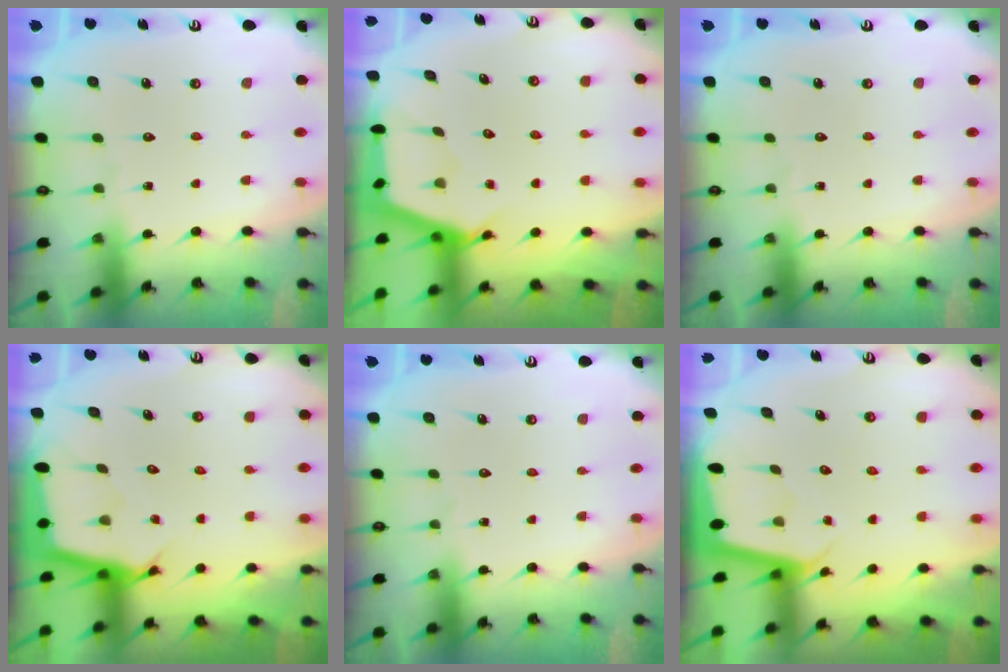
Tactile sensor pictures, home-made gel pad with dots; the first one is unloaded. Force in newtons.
{"total": 2.7, "press": 2.7, "slide": 0.4}
{"total": 0.0}
{"total": 2.5, "press": 2.5, "slide": 0.1}
{"total": 0.0}
{"total": 1.8, "press": 1.8, "slide": 0.1}